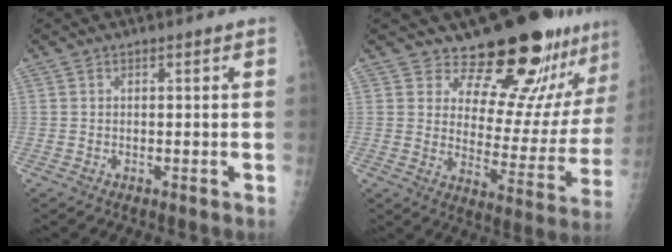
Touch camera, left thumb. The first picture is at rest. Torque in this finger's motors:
{"motor_torque": [0.20, 0.25, 1.06, -0.69, 0.08]}